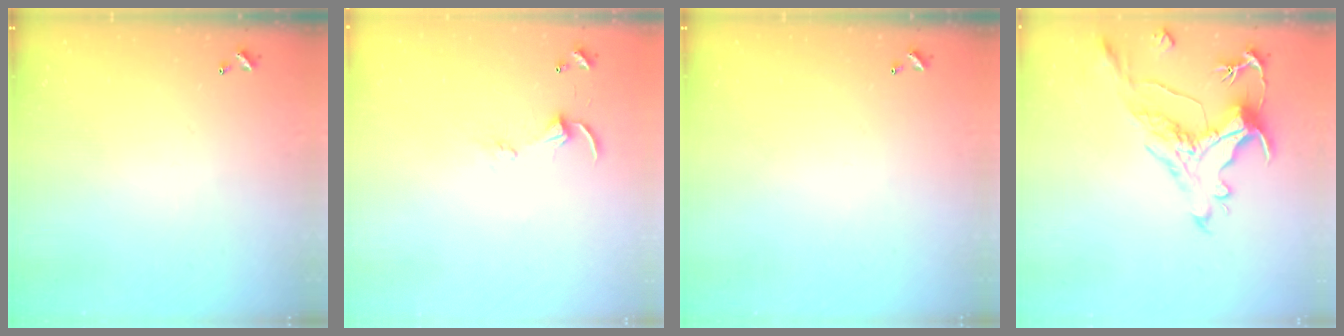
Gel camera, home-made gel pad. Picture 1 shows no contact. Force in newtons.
{"total": 4.4, "press": 4.4, "slide": 0.5}
{"total": 0.0}
{"total": 1.7, "press": 0.9, "slide": 1.4}